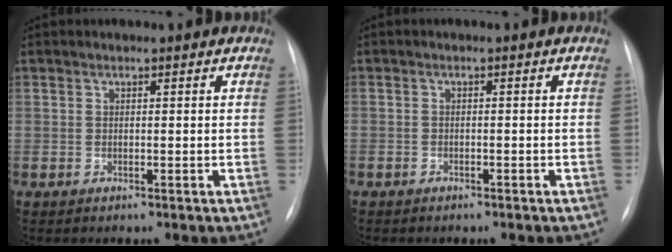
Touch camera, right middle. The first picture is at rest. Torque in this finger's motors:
{"motor_torque": [0.36, -0.52, -0.34, -0.20]}